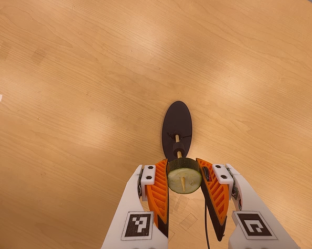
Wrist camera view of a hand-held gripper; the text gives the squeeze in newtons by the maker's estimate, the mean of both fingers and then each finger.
{"total": 10.9, "left": 10.4, "right": 11.4}